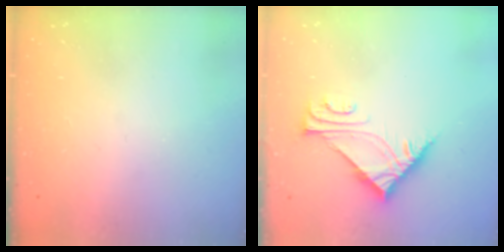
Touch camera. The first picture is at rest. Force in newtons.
{"total": 6.7, "press": 6.7, "slide": 0.4}